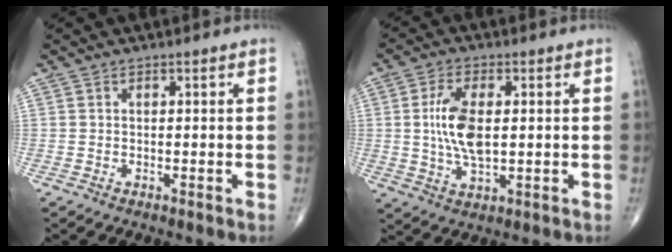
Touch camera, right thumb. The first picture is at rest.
{"total": 9.4, "force": [0.8, 4.4, 8.2], "torque": [-0.165, -0.006, 0.018]}